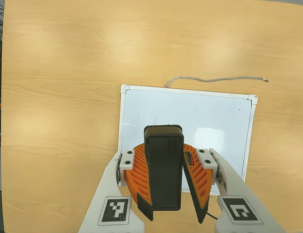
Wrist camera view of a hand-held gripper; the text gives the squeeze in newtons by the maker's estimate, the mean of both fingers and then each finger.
{"total": 11.3, "left": 10.6, "right": 12.1}